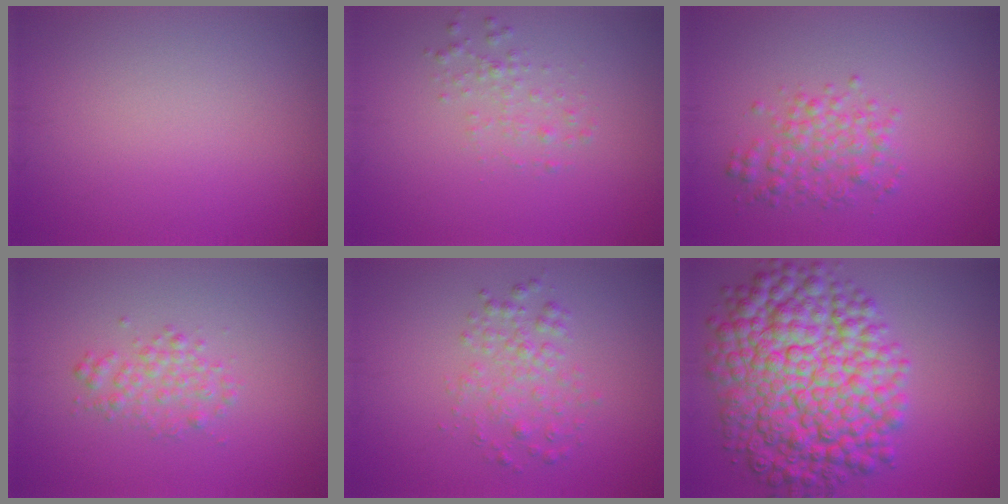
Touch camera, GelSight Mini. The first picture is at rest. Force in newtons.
{"total": 1.4, "press": 1.4, "slide": 0.0}
{"total": 2.9, "press": 2.9, "slide": 0.0}
{"total": 2.0, "press": 2.0, "slide": 0.0}
{"total": 2.5, "press": 2.5, "slide": 0.0}
{"total": 13.2, "press": 13.2, "slide": 0.1}